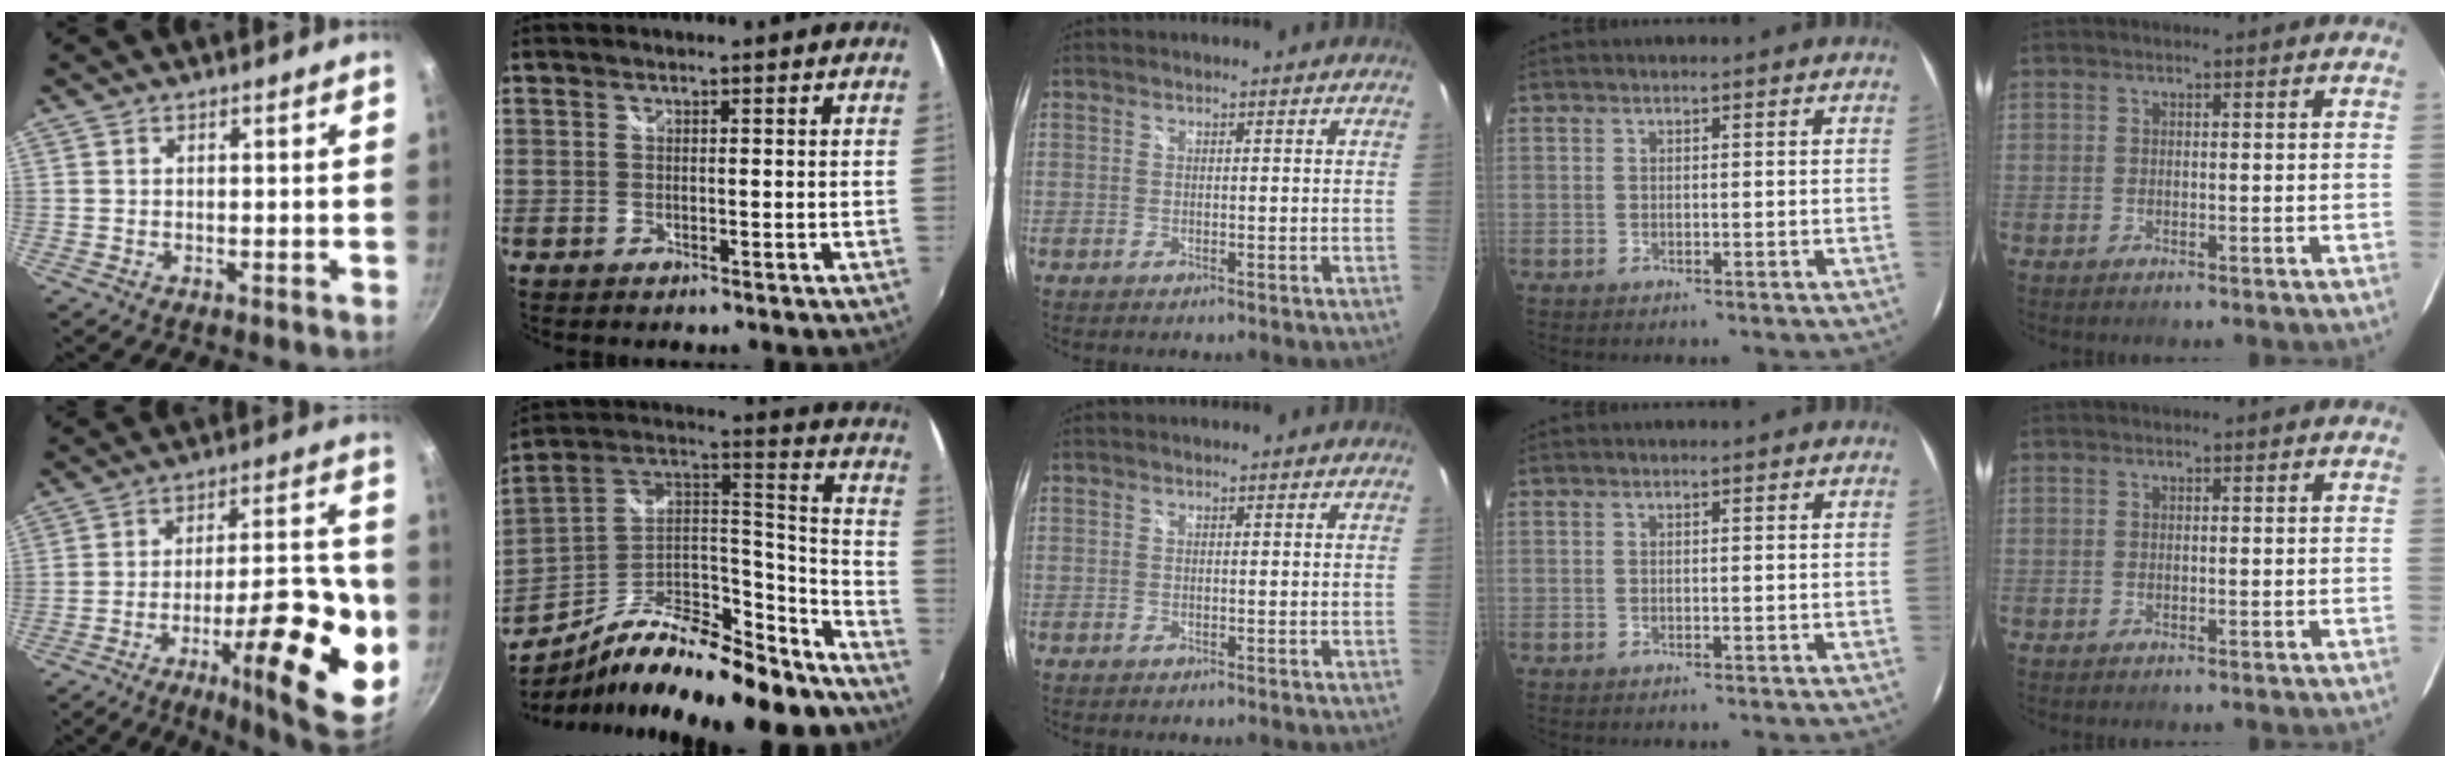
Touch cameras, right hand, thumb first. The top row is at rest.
{"thumb": {"total": 24.9, "force": [-7.4, 8.0, 22.4], "torque": [-0.273, 0.022, -0.107]}, "index": {"total": 27.5, "force": [-21.0, 9.0, 15.2], "torque": [-0.221, 0.014, -0.311]}}